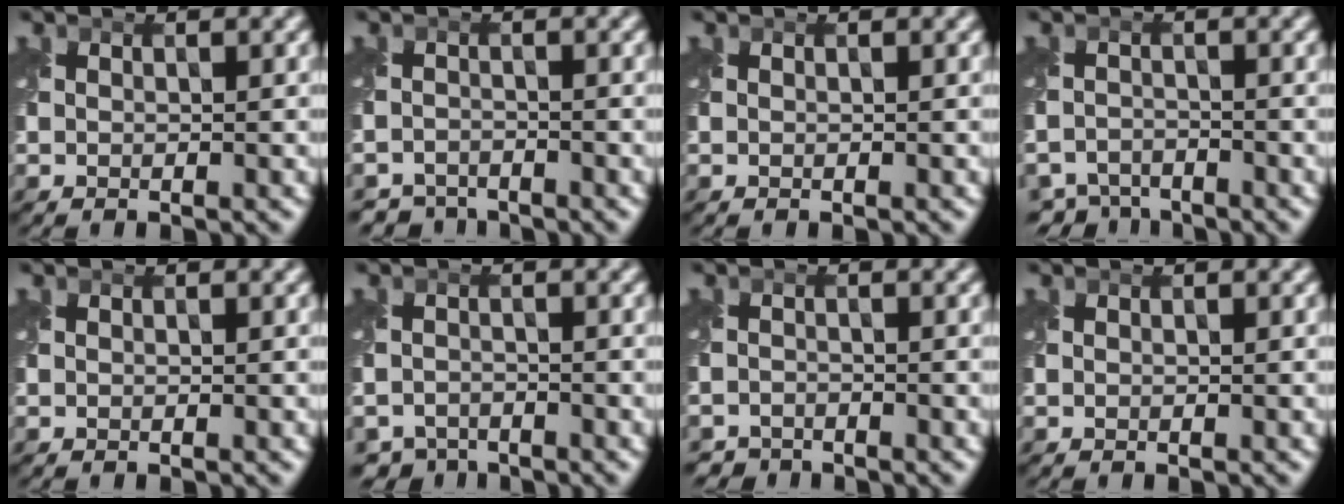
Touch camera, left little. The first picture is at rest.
{"total": 2.9, "force": [-2.8, 0.6, -0.2], "torque": [0.013, -0.010, -0.055]}
{"total": 0.0}
{"total": 4.2, "force": [-4.0, 1.1, 0.5], "torque": [-0.002, -0.013, -0.076]}
{"total": 0.0}
{"total": 3.2, "force": [-3.0, 1.0, 0.1], "torque": [0.006, -0.012, -0.060]}
{"total": 2.1, "force": [-2.0, 0.4, -0.4], "torque": [0.017, -0.006, -0.043]}
{"total": 0.0}